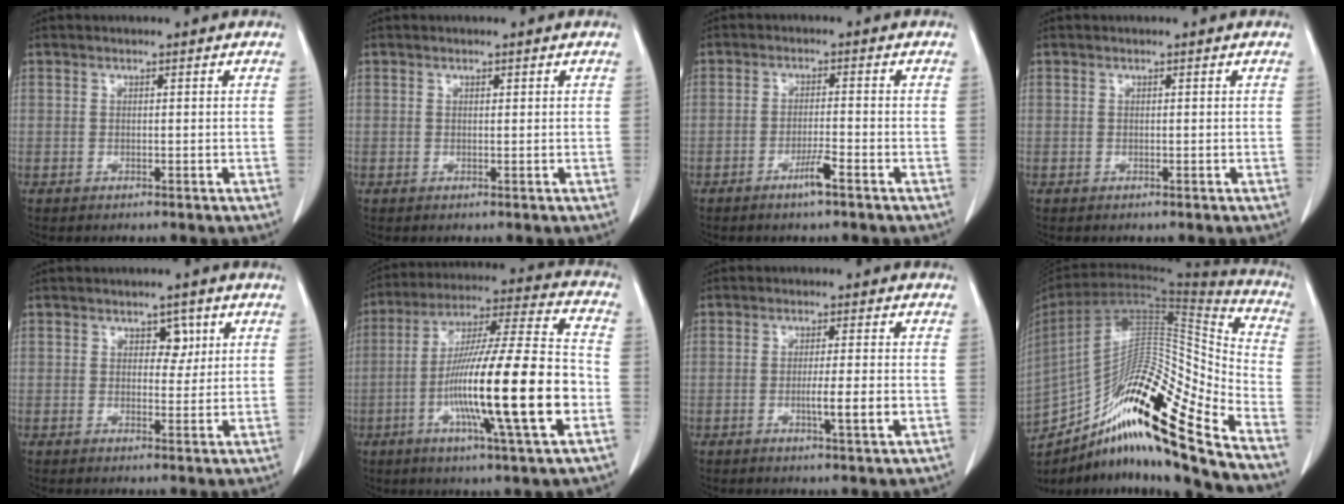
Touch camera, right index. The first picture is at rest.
{"total": 0.0}
{"total": 3.3, "force": [-2.1, -0.2, 2.5], "torque": [-0.048, -0.004, -0.038]}
{"total": 0.0}
{"total": 2.9, "force": [1.2, 1.8, 1.9], "torque": [-0.016, 0.003, 0.016]}
{"total": 22.0, "force": [-5.7, 0.8, 21.3], "torque": [-0.362, -0.012, -0.101]}
{"total": 4.7, "force": [-1.2, -0.2, 4.6], "torque": [-0.074, -0.007, -0.018]}
{"total": 26.2, "force": [-17.5, 2.0, 19.5], "torque": [-0.317, 0.000, -0.307]}